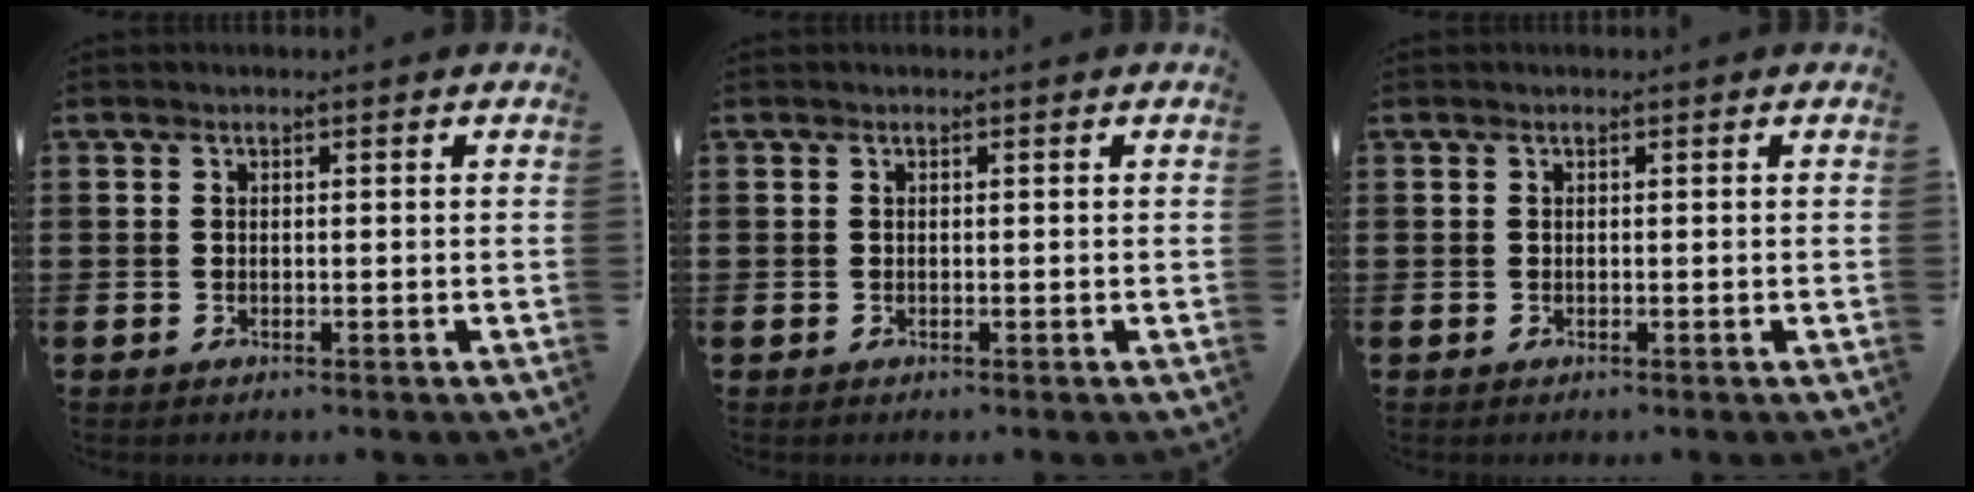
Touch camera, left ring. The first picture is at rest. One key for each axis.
{"total": 0.0}
{"total": 0.0}